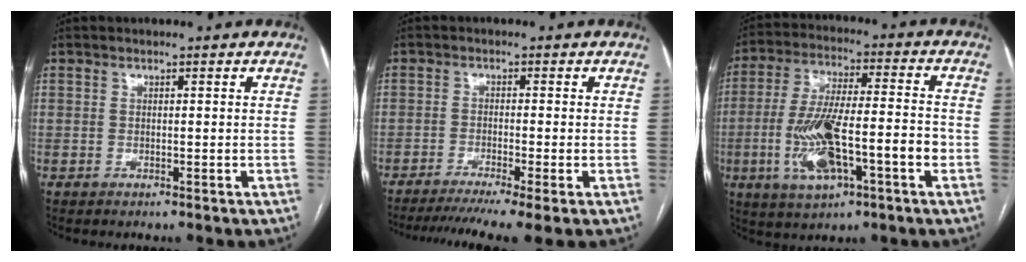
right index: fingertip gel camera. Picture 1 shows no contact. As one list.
[{"total": 9.5, "force": [-7.3, -0.6, 6.1], "torque": [-0.089, -0.018, -0.112]}, {"total": 14.6, "force": [-4.5, 3.4, 13.5], "torque": [-0.262, 0.006, -0.075]}]